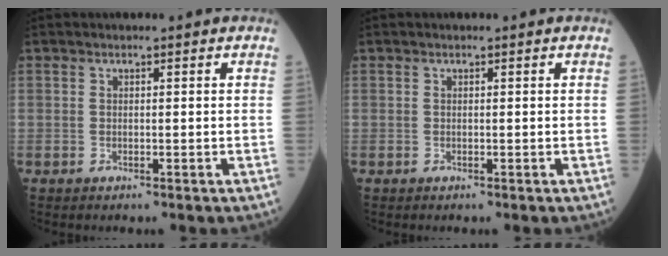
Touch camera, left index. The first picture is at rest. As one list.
[{"total": 0.0}]